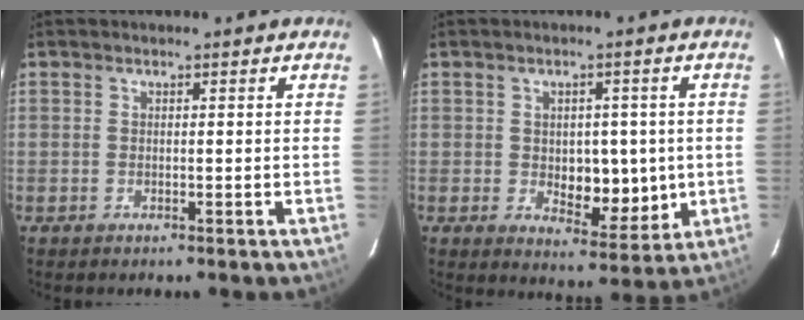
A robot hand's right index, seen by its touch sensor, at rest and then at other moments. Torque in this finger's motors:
{"motor_torque": [0.07, 0.10, 0.03, 0.01]}